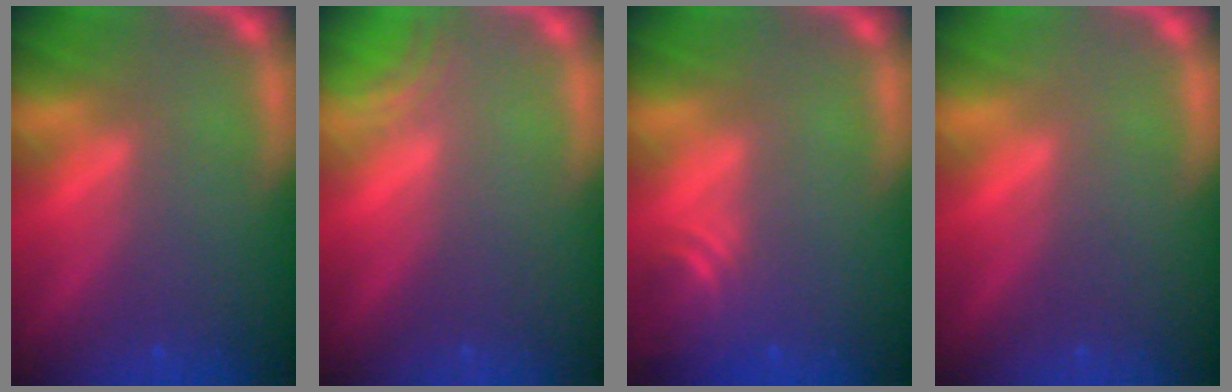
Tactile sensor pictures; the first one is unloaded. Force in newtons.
{"total": 1.5}
{"total": 3.0}
{"total": 0.0}